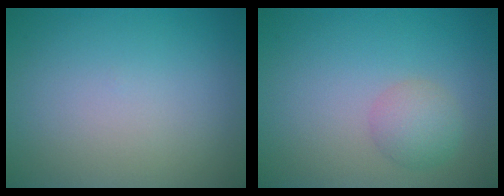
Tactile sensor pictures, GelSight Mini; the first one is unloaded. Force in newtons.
{"total": 2.3, "press": 2.3, "slide": 0.1}